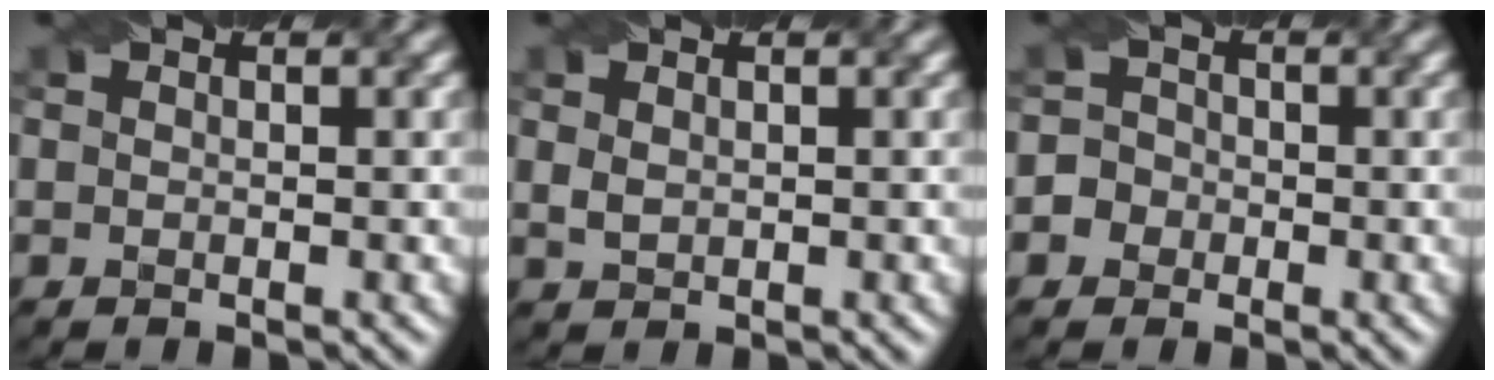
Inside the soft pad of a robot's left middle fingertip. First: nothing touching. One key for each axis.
{"total": 1.1, "fx": 0.4, "fy": 0.8, "fz": 0.7, "tx": -0.018, "ty": 0.002, "tz": 0.011}
{"total": 2.8, "fx": -1.2, "fy": 2.6, "fz": 0.2, "tx": 0.020, "ty": 0.014, "tz": -0.036}